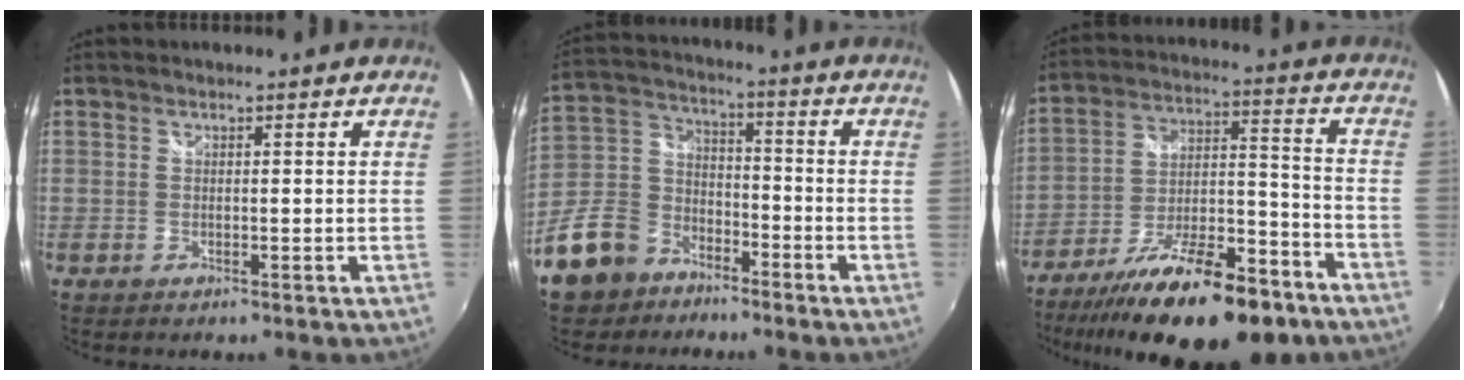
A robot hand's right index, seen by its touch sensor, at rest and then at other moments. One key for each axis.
{"total": 16.4, "fx": -10.6, "fy": 10.8, "fz": 6.2, "tx": -0.178, "ty": 0.031, "tz": -0.182}
{"total": 24.9, "fx": -17.6, "fy": 8.3, "fz": 15.5, "tx": -0.274, "ty": -0.021, "tz": -0.263}